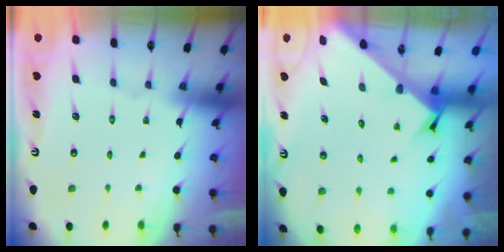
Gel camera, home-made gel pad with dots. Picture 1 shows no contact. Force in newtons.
{"total": 2.5, "press": 2.5, "slide": 0.2}